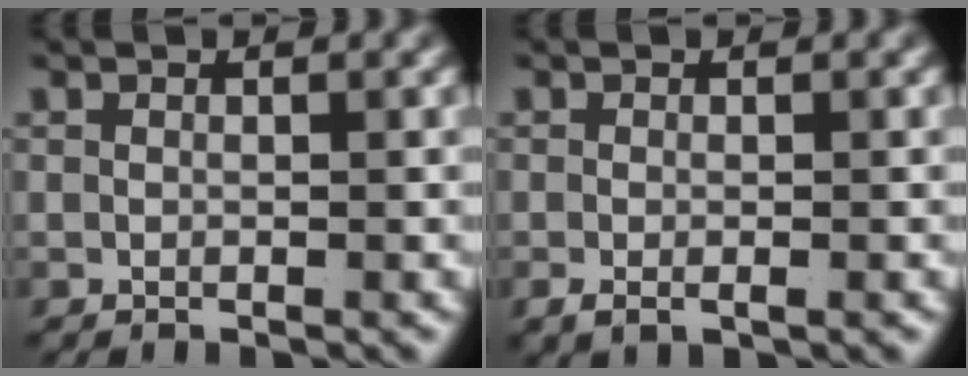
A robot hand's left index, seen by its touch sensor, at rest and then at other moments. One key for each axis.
{"total": 1.3, "fx": -0.9, "fy": 0.4, "fz": 1.0, "tx": -0.020, "ty": -0.011, "tz": -0.007}